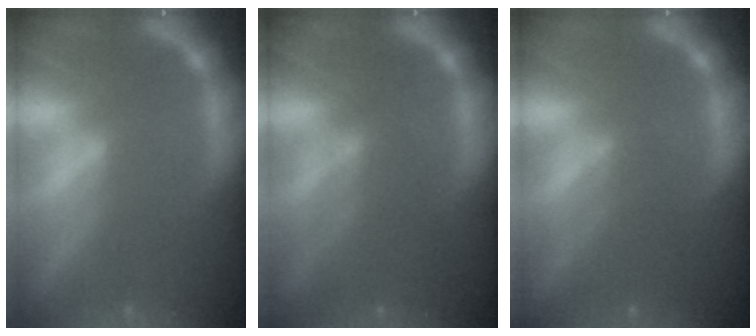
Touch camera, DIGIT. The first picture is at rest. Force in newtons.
{"total": 4.6}
{"total": 3.0}